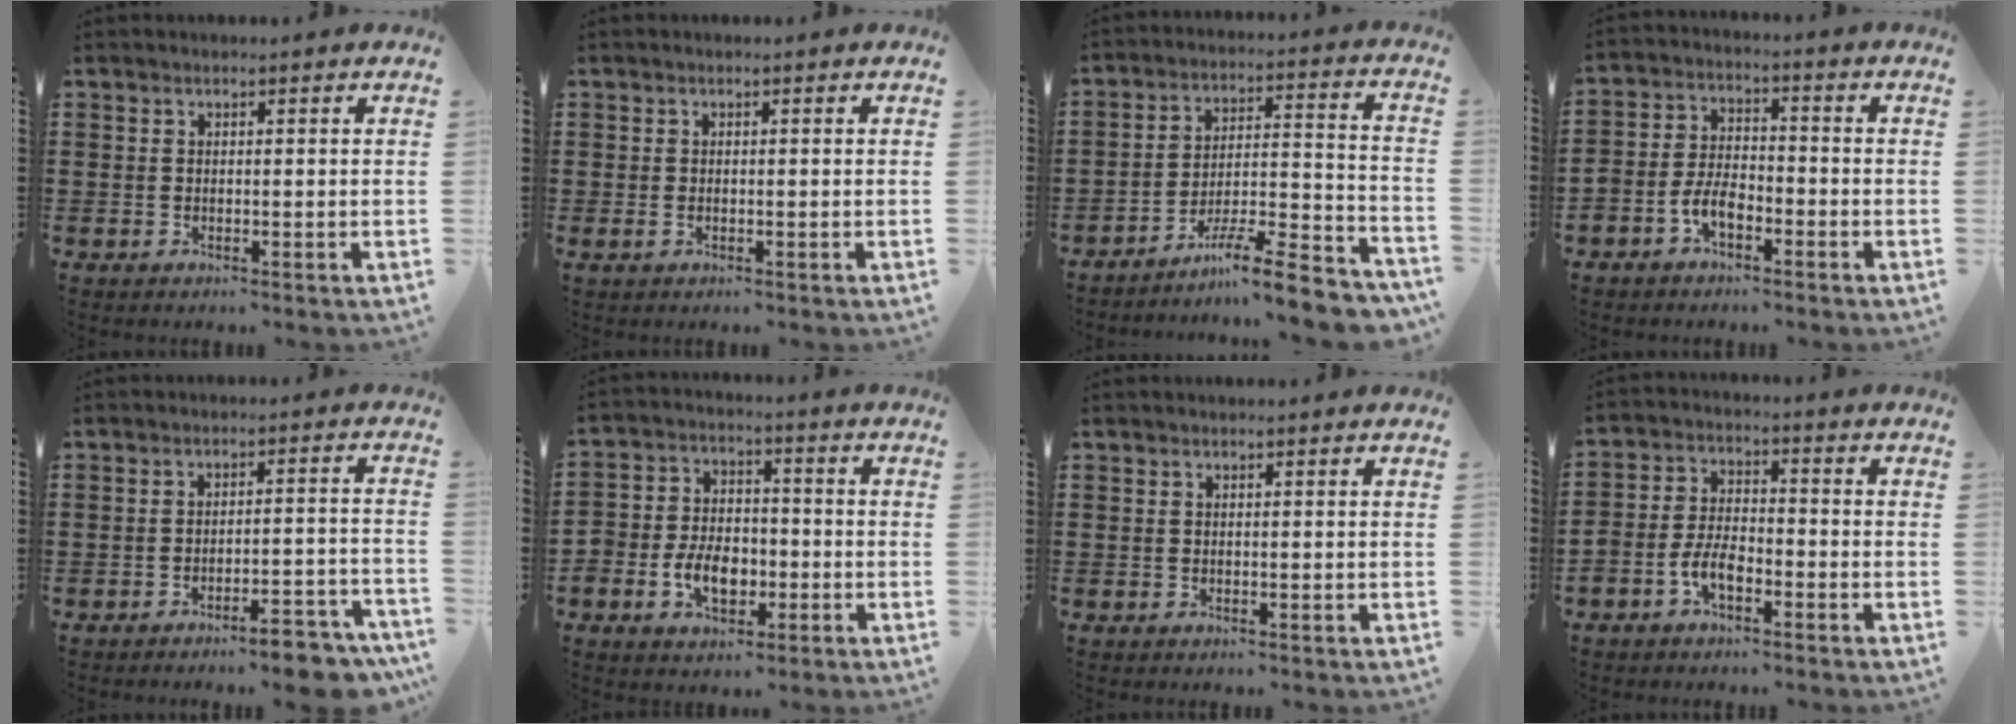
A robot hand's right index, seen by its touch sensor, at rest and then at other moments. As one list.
[{"total": 0.5, "force": [-0.1, 0.4, 0.4], "torque": [-0.009, 0.001, -0.002]}, {"total": 9.8, "force": [-8.3, 0.6, 5.2], "torque": [-0.070, 0.012, -0.158]}, {"total": 4.6, "force": [-2.8, 2.5, 2.8], "torque": [-0.070, 0.006, -0.059]}, {"total": 6.1, "force": [-5.4, 0.3, 2.7], "torque": [-0.039, -0.001, -0.100]}, {"total": 6.8, "force": [-2.5, 4.8, 4.0], "torque": [-0.079, 0.007, -0.049]}, {"total": 0.0}, {"total": 4.6, "force": [-2.7, 2.4, 2.9], "torque": [-0.080, 0.001, -0.058]}]